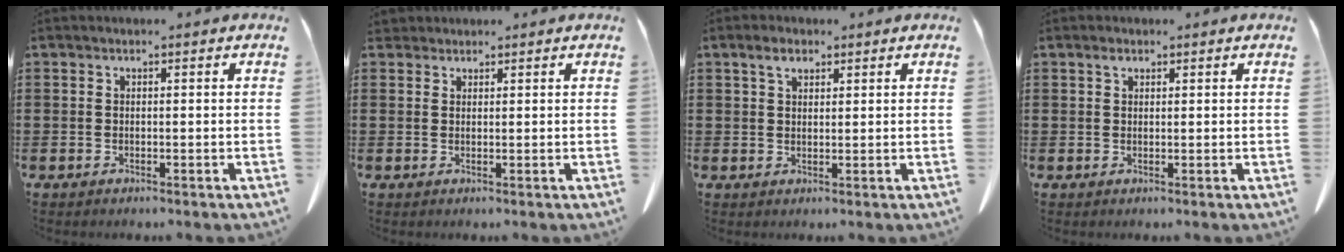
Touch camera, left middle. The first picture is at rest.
{"total": 1.6, "force": [1.4, 0.6, 0.2], "torque": [-0.009, 0.003, 0.029]}
{"total": 3.1, "force": [1.9, 1.4, 1.9], "torque": [-0.034, 0.003, 0.033]}
{"total": 1.4, "force": [0.8, 0.7, 0.9], "torque": [-0.020, 0.004, 0.015]}